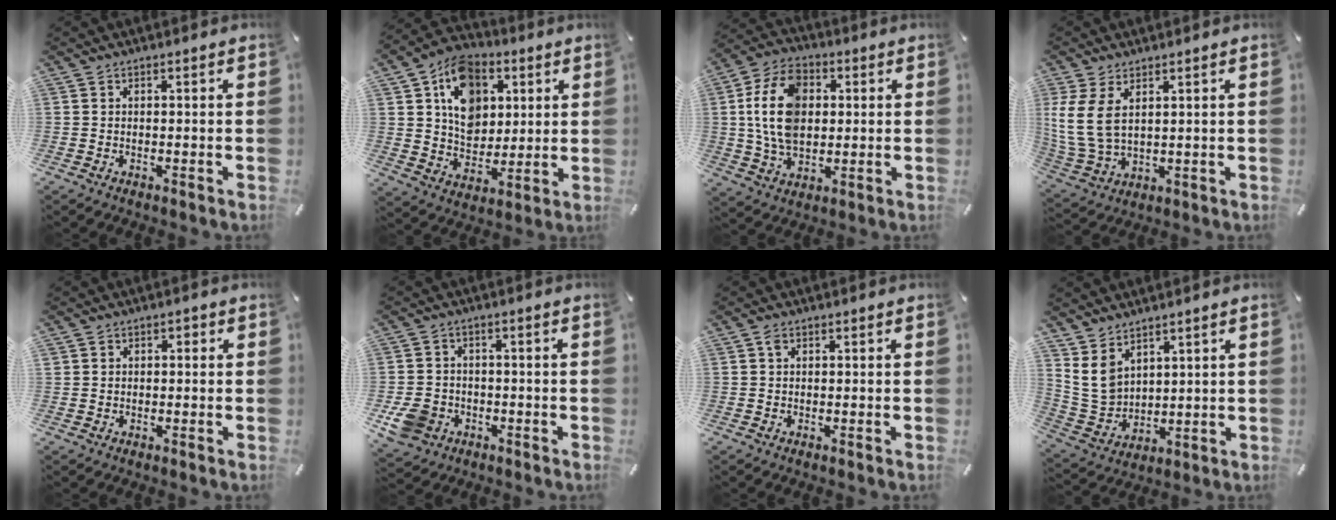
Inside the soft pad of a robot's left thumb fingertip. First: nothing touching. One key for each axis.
{"total": 14.2, "fx": 4.8, "fy": 11.4, "fz": 6.9, "tx": -0.110, "ty": -0.008, "tz": 0.094}
{"total": 14.5, "fx": 1.7, "fy": 10.5, "fz": 9.9, "tx": -0.214, "ty": 0.012, "tz": 0.029}
{"total": 9.0, "fx": 3.3, "fy": 5.3, "fz": 6.5, "tx": -0.167, "ty": -0.017, "tz": 0.059}
{"total": 1.6, "fx": -0.1, "fy": 1.6, "fz": 0.3, "tx": -0.007, "ty": 0.007, "tz": -0.005}
{"total": 7.5, "fx": -2.4, "fy": 6.5, "fz": 2.7, "tx": -0.056, "ty": 0.014, "tz": -0.045}
{"total": 1.0, "fx": 0.4, "fy": 0.7, "fz": 0.7, "tx": -0.015, "ty": 0.003, "tz": 0.006}
{"total": 8.3, "fx": 4.8, "fy": 6.0, "fz": 3.0, "tx": -0.106, "ty": -0.031, "tz": 0.093}